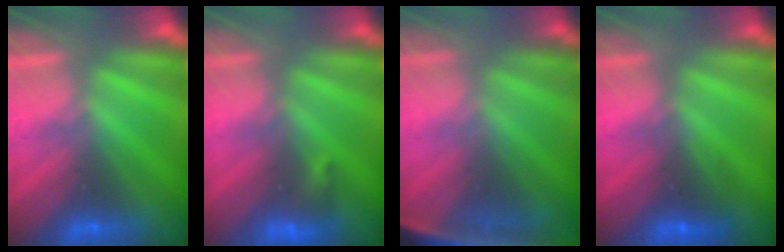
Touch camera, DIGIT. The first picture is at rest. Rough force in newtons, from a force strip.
{"total": 2.8}
{"total": 6.7}
{"total": 2.6}